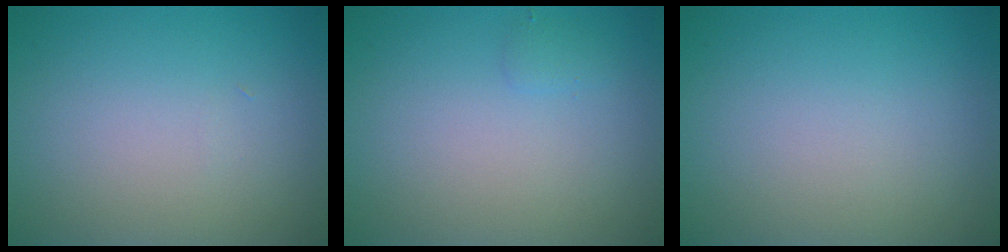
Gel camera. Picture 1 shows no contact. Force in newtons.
{"total": 0.7, "press": 0.7, "slide": 0.1}
{"total": 0.0}